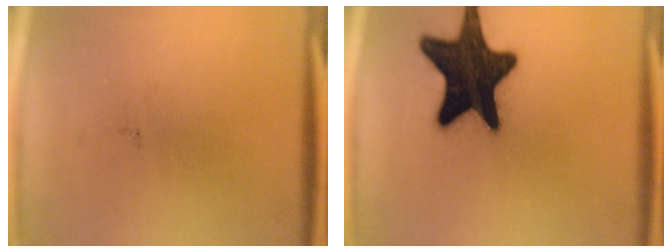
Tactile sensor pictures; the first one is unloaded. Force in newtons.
{"total": 18.9}